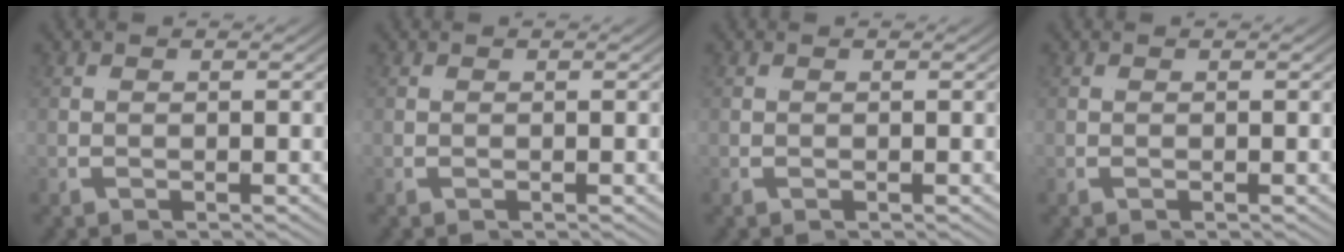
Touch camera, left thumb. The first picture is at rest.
{"total": 0.0}
{"total": 0.0}
{"total": 0.0}